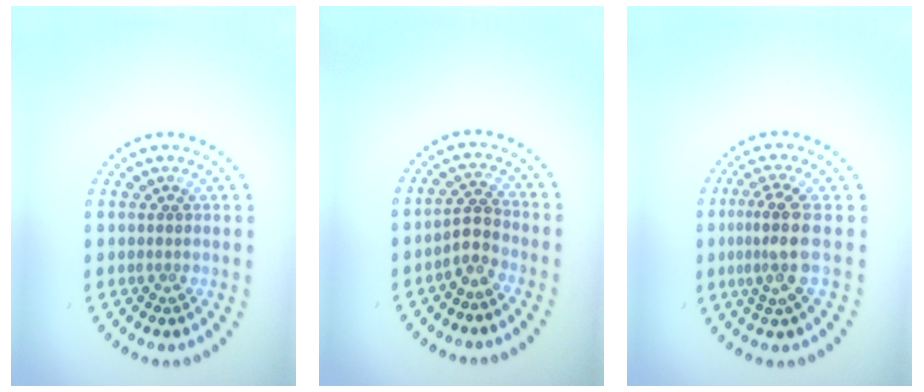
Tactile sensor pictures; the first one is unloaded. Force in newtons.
{"total": 1.8, "press": 1.4, "slide": 1.0}
{"total": 3.2, "press": 2.6, "slide": 1.9}